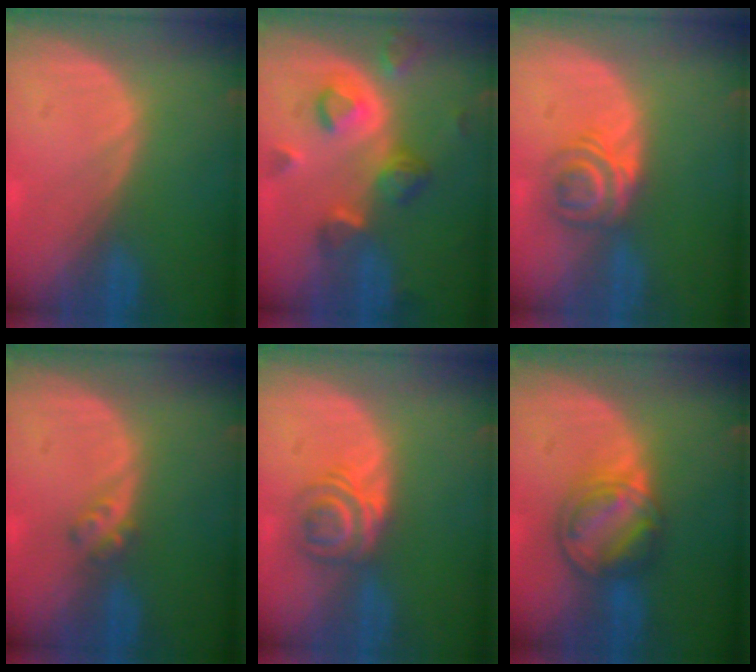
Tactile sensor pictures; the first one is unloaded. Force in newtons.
{"total": 8.2, "press": 7.3, "slide": 3.7}
{"total": 5.9, "press": 4.8, "slide": 3.4}
{"total": 2.3, "press": 2.0, "slide": 1.2}
{"total": 5.9, "press": 4.8, "slide": 3.4}
{"total": 7.4, "press": 6.6, "slide": 3.2}